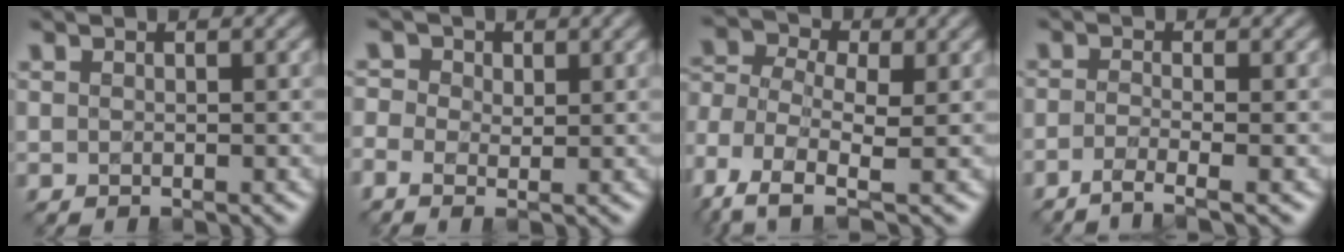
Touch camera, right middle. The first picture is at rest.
{"total": 2.5, "force": [0.2, 2.0, 1.5], "torque": [-0.035, 0.004, -0.001]}
{"total": 6.7, "force": [-2.8, 3.7, 4.8], "torque": [-0.119, -0.004, -0.068]}
{"total": 2.5, "force": [-1.6, 0.5, 1.9], "torque": [-0.031, -0.008, -0.046]}